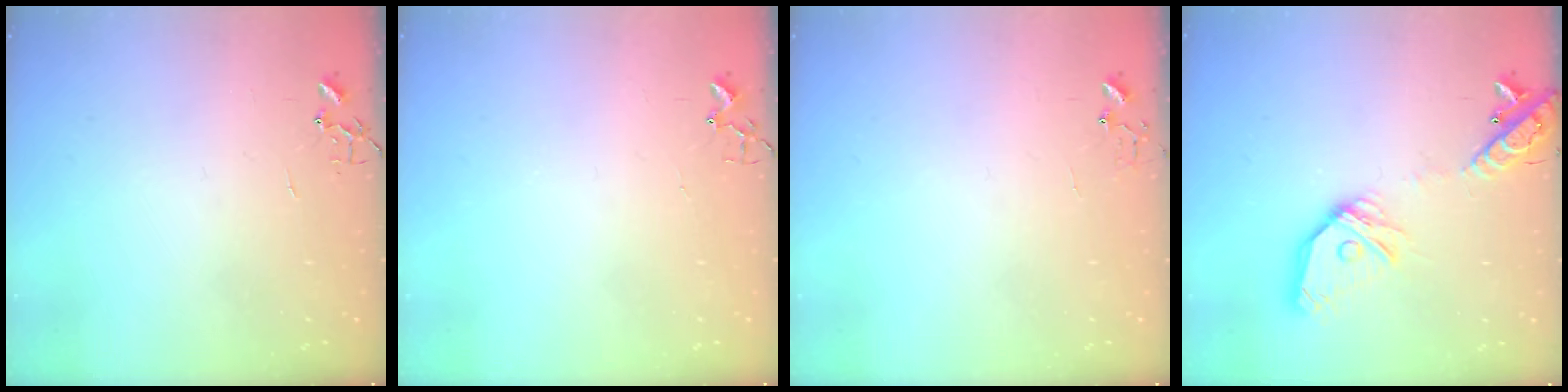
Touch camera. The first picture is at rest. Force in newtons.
{"total": 2.4, "press": 2.4, "slide": 0.3}
{"total": 6.0, "press": 6.0, "slide": 0.6}
{"total": 17.8, "press": 17.5, "slide": 3.3}